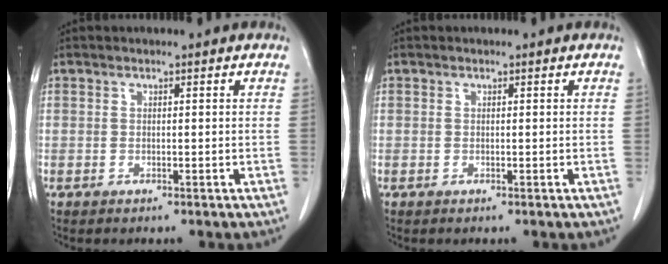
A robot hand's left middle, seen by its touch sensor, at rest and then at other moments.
{"total": 0.0}